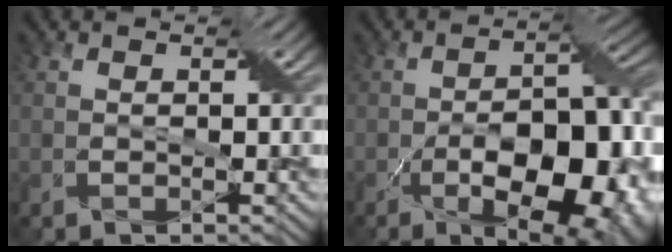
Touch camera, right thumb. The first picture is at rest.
{"total": 14.9, "force": [-5.2, 6.8, 12.2], "torque": [-0.166, -0.011, -0.078]}